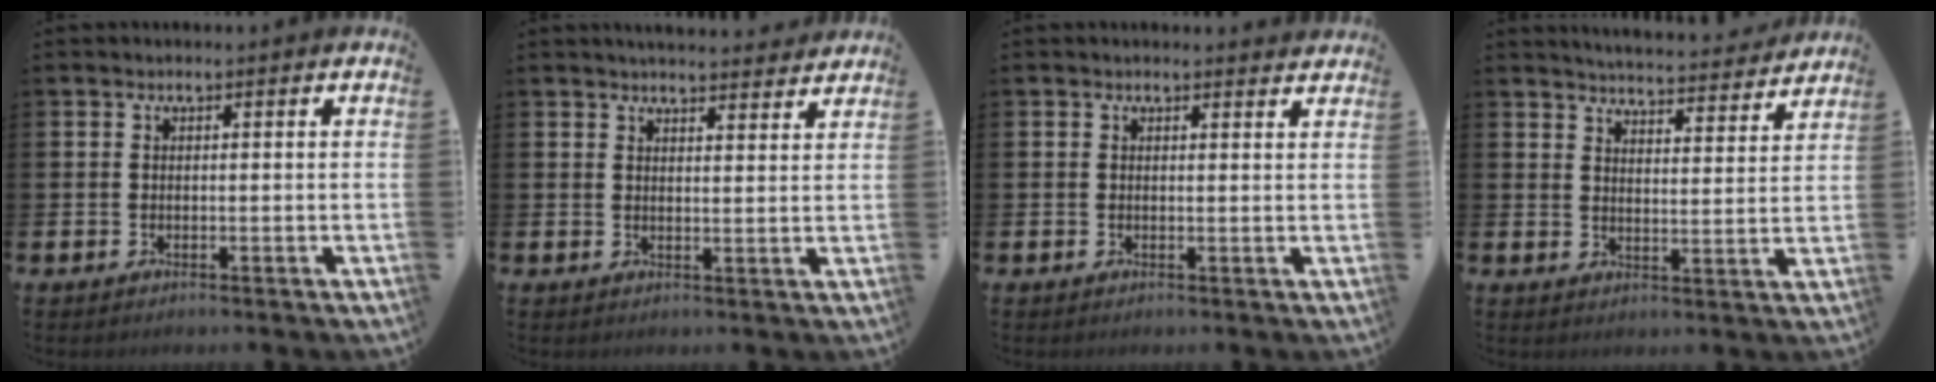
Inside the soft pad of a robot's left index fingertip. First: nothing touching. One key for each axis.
{"total": 3.9, "fx": 3.9, "fy": 0.3, "fz": 0.2, "tx": -0.001, "ty": -0.024, "tz": 0.069}
{"total": 1.0, "fx": 1.0, "fy": 0.1, "fz": 0.1, "tx": 0.009, "ty": -0.005, "tz": 0.016}
{"total": 5.4, "fx": 5.3, "fy": 0.3, "fz": 0.6, "tx": -0.024, "ty": -0.040, "tz": 0.093}